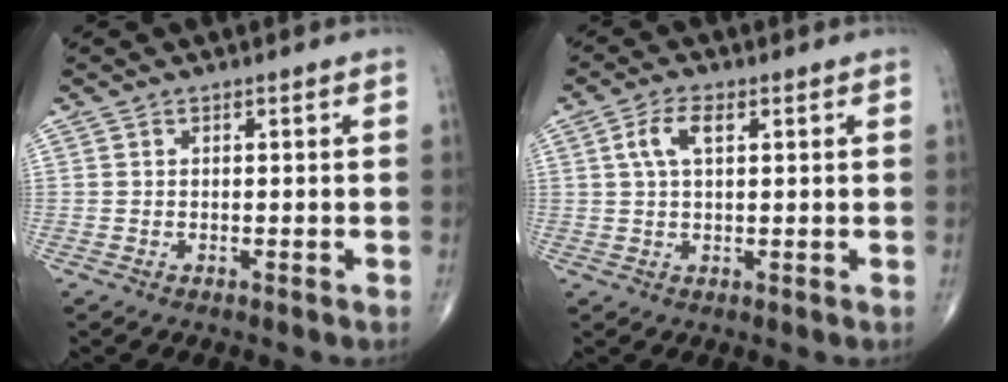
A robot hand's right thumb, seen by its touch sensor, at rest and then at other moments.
{"total": 4.7, "force": [1.5, 2.2, 3.9], "torque": [-0.084, 0.010, 0.030]}